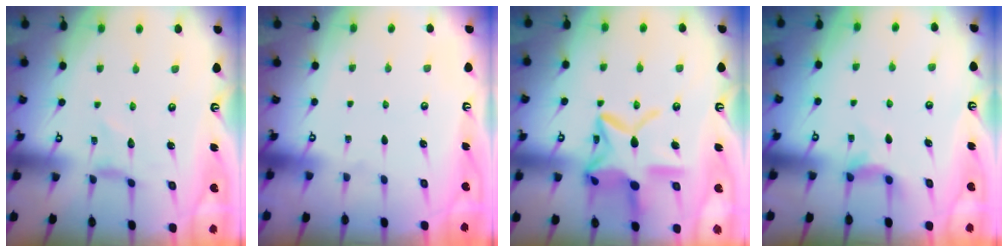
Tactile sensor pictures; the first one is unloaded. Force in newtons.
{"total": 0.0}
{"total": 18.3, "press": 18.3, "slide": 1.4}
{"total": 4.0, "press": 4.0, "slide": 0.2}